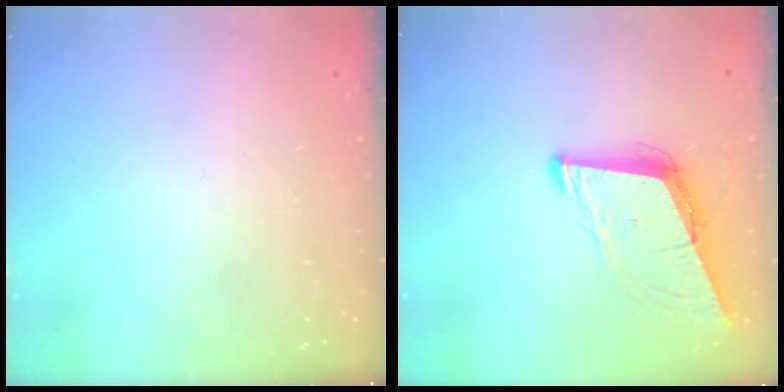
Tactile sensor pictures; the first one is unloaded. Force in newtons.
{"total": 9.0, "press": 8.2, "slide": 3.7}